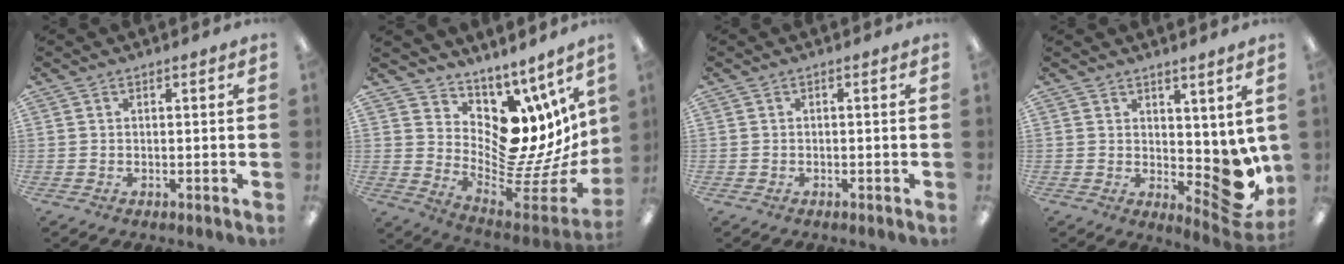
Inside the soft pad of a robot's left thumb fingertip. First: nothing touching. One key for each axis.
{"total": 12.1, "fx": 2.9, "fy": 9.3, "fz": 7.2, "tx": -0.068, "ty": -0.080, "tz": 0.061}
{"total": 0.0}
{"total": 7.9, "fx": 0.2, "fy": 4.9, "fz": 6.2, "tx": -0.051, "ty": -0.025, "tz": 0.019}